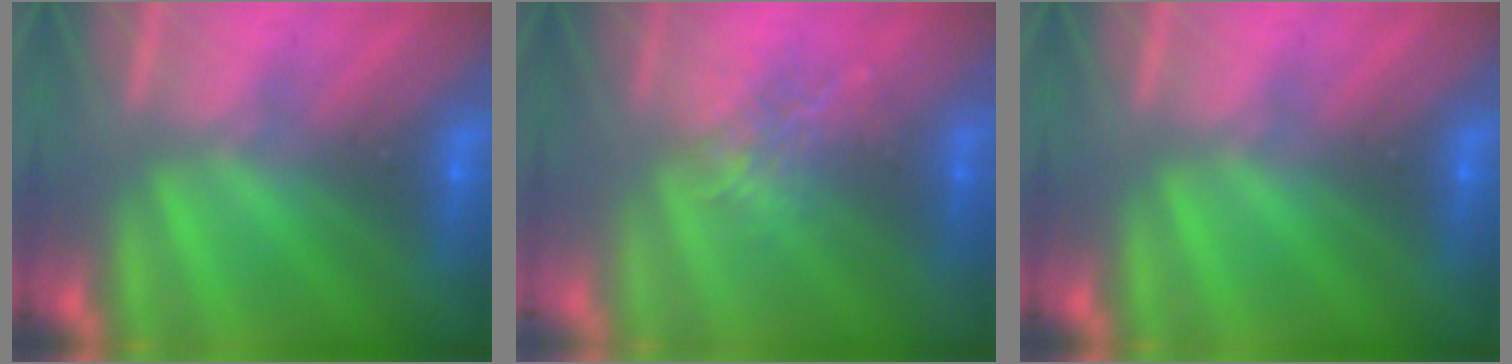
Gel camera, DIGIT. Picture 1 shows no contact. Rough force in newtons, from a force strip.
{"total": 2.0}
{"total": 0.0}